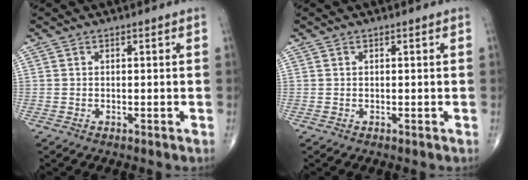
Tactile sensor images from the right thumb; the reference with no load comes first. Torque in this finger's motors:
{"motor_torque": [-0.01, 0.02, 0.02, 0.02, 0.00]}